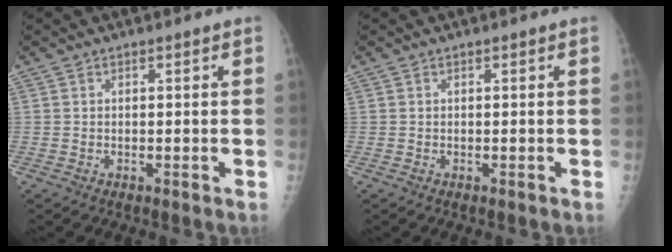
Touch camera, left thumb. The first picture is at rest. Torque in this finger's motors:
{"motor_torque": [0.11, -0.11, 0.02, 0.02, 0.00]}